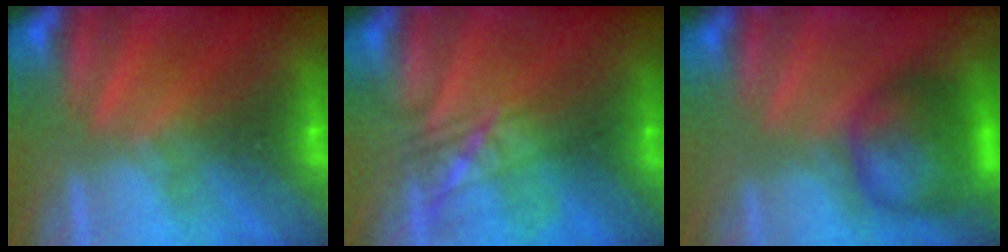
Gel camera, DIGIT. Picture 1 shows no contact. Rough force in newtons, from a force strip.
{"total": 2.4}
{"total": 6.6}